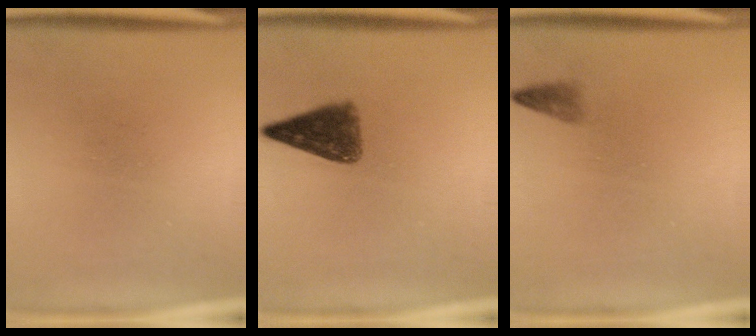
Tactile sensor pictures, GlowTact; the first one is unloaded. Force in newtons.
{"total": 6.2}
{"total": 1.2}